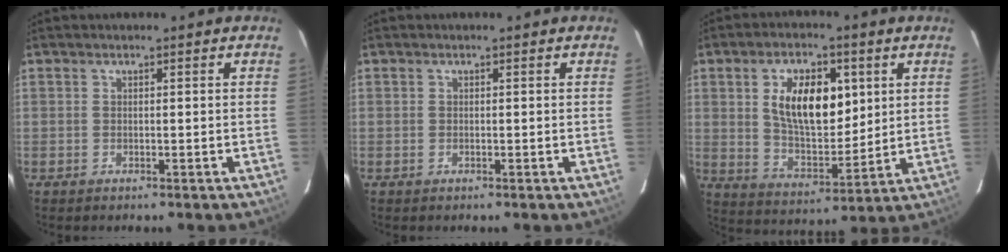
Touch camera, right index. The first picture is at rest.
{"total": 0.0}
{"total": 13.8, "force": [4.0, 7.2, 11.0], "torque": [-0.194, 0.009, 0.080]}